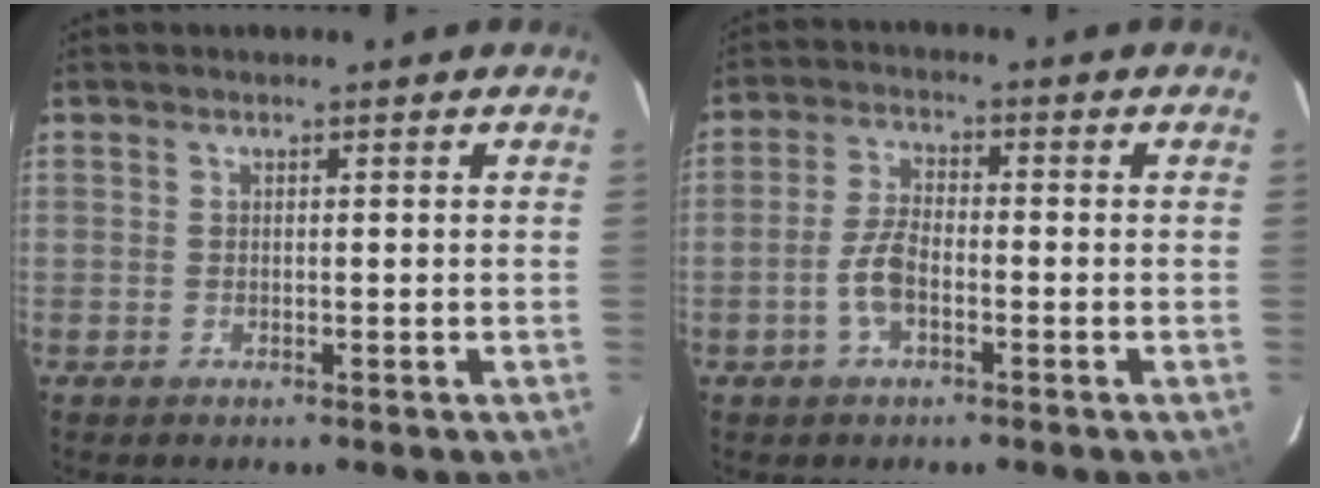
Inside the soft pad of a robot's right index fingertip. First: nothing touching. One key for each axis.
{"total": 5.3, "fx": -2.1, "fy": 2.2, "fz": 4.3, "tx": -0.095, "ty": 0.007, "tz": -0.040}